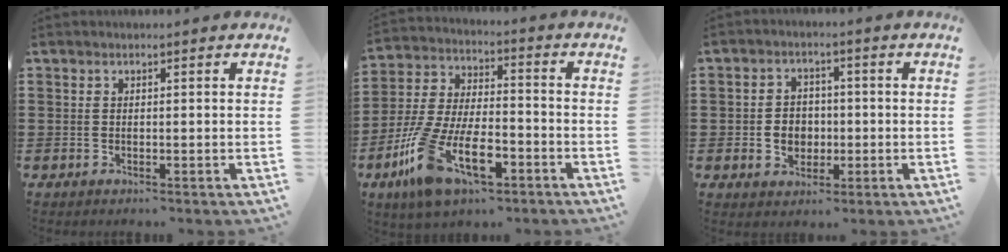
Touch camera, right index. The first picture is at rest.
{"total": 13.8, "force": [-6.5, 6.2, 10.4], "torque": [-0.235, 0.004, -0.124]}
{"total": 4.2, "force": [-0.7, 3.7, 1.9], "torque": [-0.039, 0.005, -0.017]}